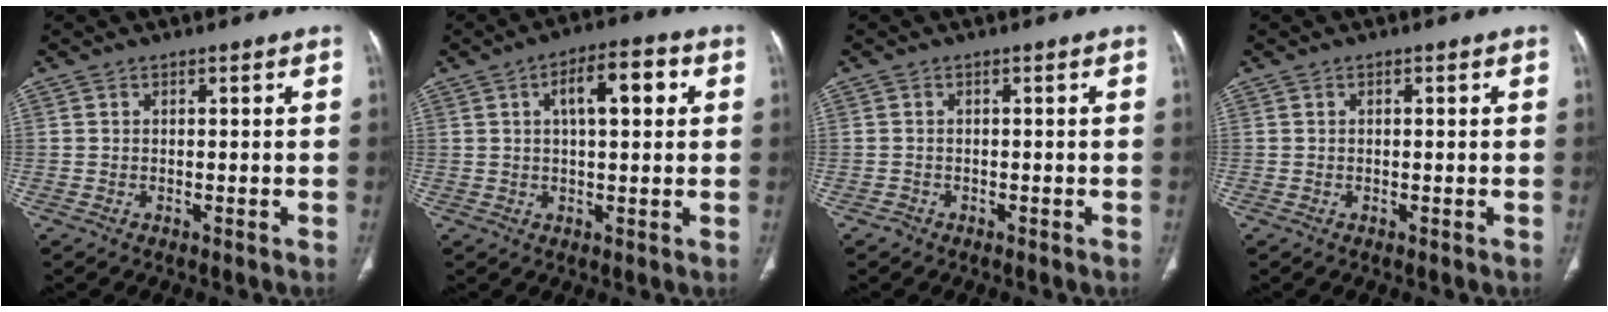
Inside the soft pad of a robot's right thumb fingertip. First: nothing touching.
{"total": 8.8, "force": [2.4, 3.6, 7.7], "torque": [-0.102, 0.016, 0.029]}
{"total": 0.9, "force": [-0.6, 0.7, -0.1], "torque": [-0.001, 0.004, -0.013]}
{"total": 0.6, "force": [0.1, 0.2, 0.6], "torque": [-0.011, 0.005, 0.001]}